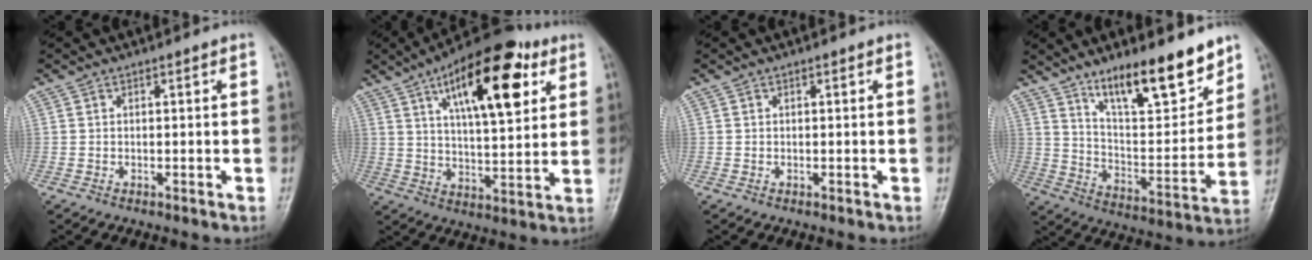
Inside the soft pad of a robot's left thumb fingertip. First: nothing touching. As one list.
[{"total": 20.3, "force": [8.9, 8.0, 16.4], "torque": [-0.221, -0.022, 0.138]}, {"total": 0.0}, {"total": 17.3, "force": [12.2, 5.0, 11.2], "torque": [-0.139, -0.079, 0.210]}]